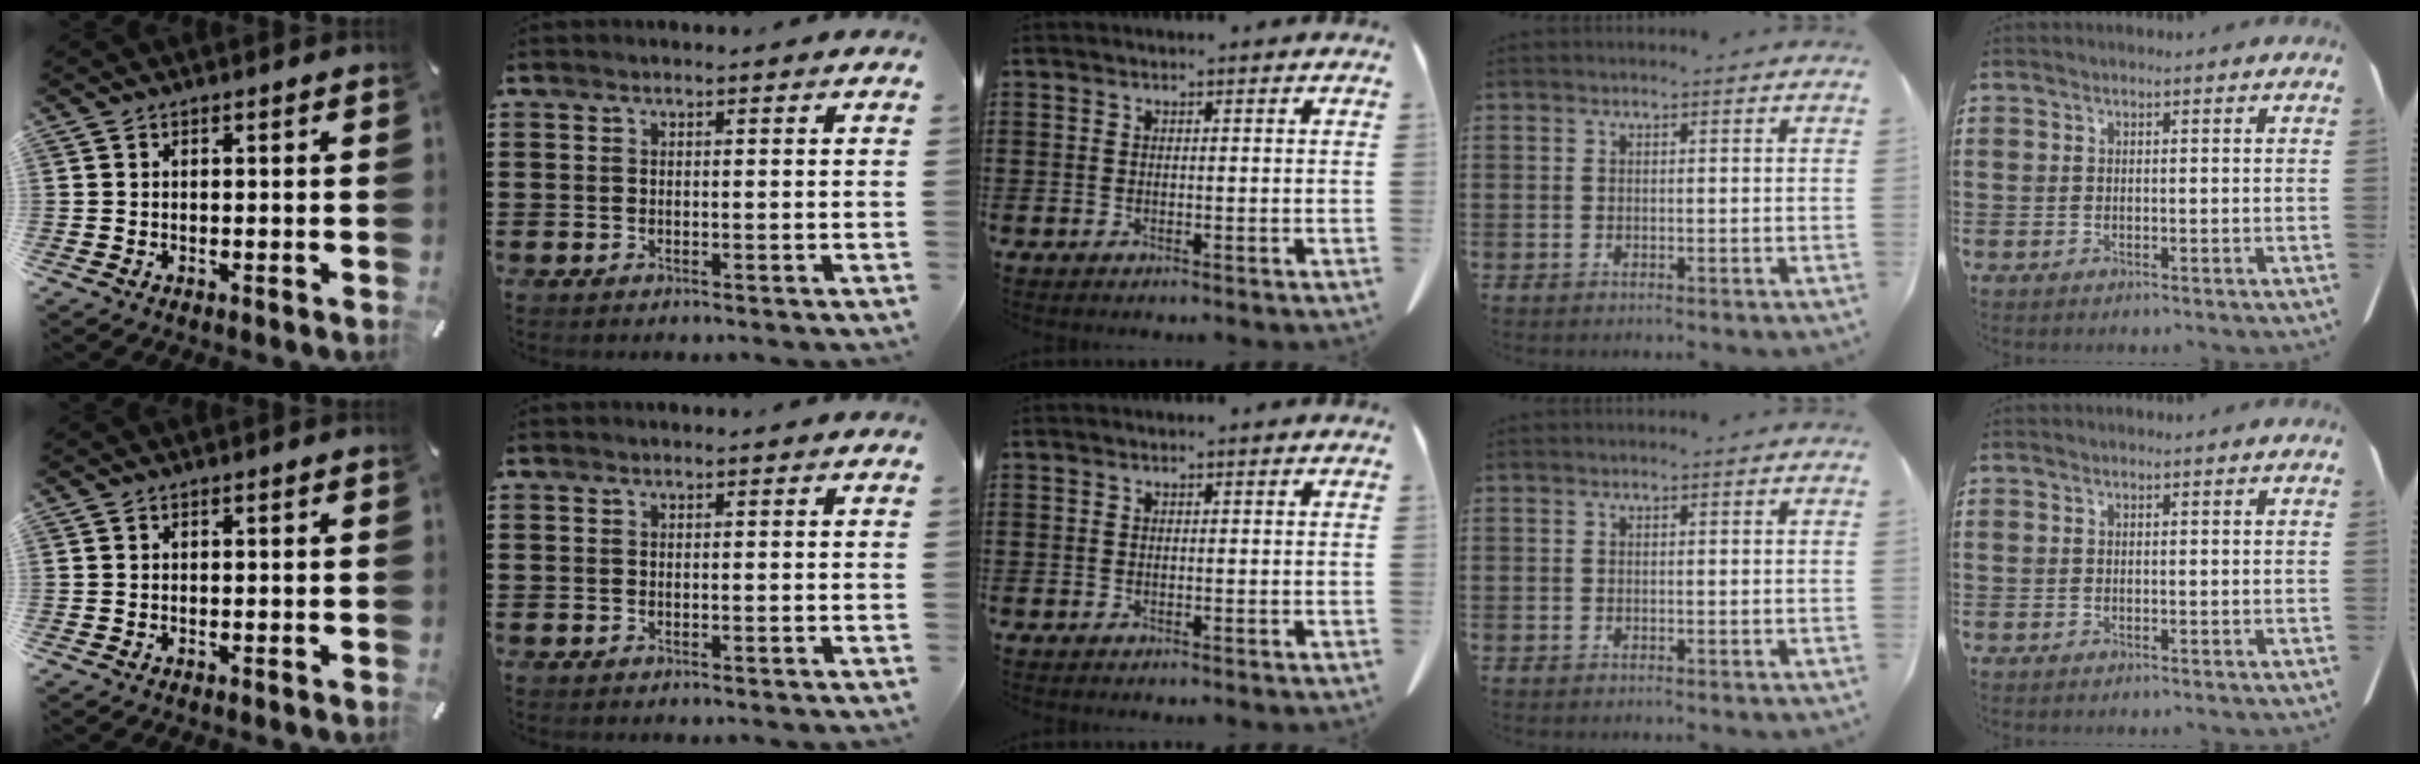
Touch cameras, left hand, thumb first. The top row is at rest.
{}